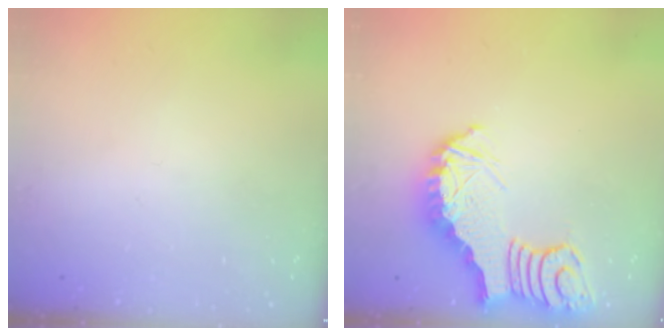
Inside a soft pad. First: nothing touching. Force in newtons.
{"total": 4.9, "press": 4.8, "slide": 0.7}